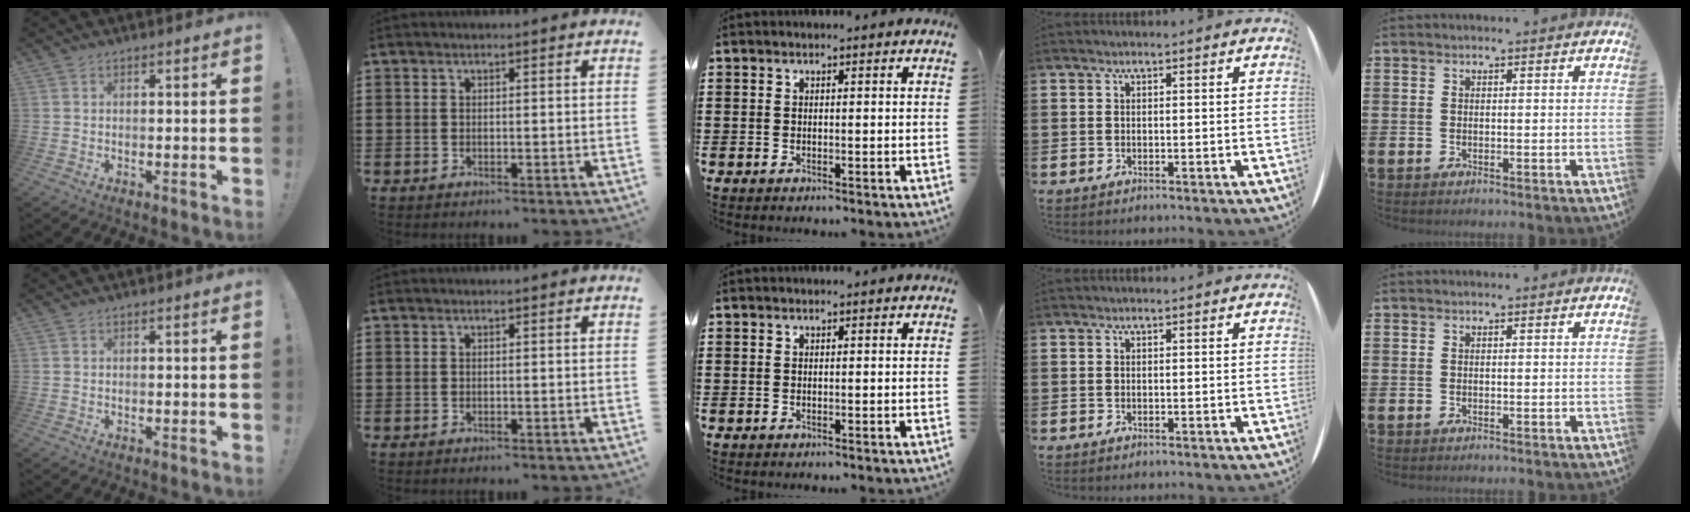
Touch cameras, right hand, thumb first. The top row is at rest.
{}